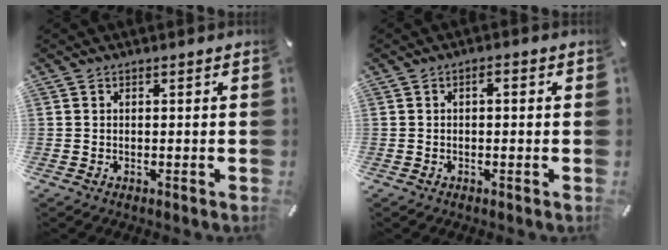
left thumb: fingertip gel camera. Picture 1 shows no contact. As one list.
[{"total": 1.8, "force": [-0.3, 0.7, 1.6], "torque": [-0.030, 0.007, -0.008]}]